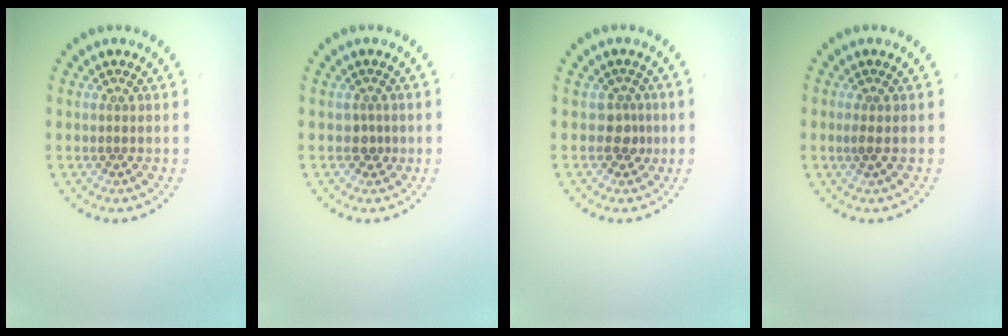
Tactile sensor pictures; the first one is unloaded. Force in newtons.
{"total": 1.0, "press": 0.8, "slide": 0.7}
{"total": 1.7, "press": 1.3, "slide": 1.1}
{"total": 0.9, "press": 0.8, "slide": 0.5}